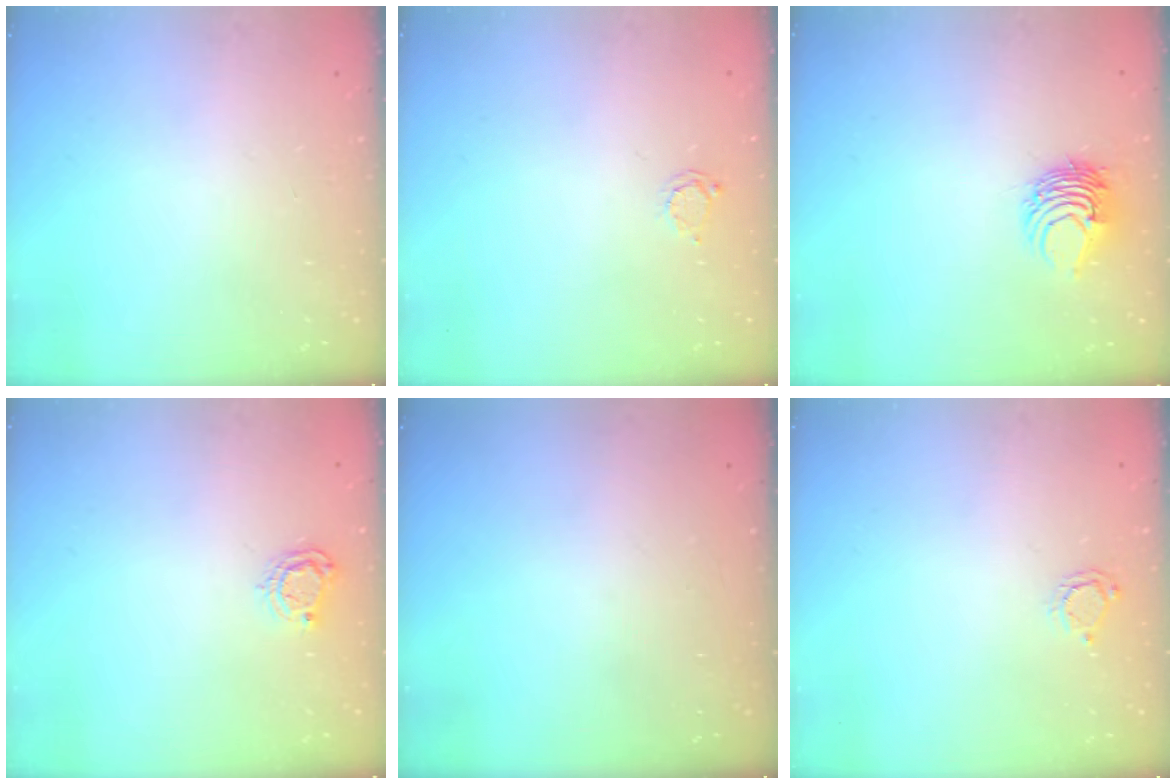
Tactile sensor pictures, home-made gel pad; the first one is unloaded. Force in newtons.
{"total": 2.8, "press": 2.8, "slide": 0.3}
{"total": 7.8, "press": 7.7, "slide": 1.1}
{"total": 5.0, "press": 5.0, "slide": 0.6}
{"total": 0.0}
{"total": 3.8, "press": 3.8, "slide": 0.2}